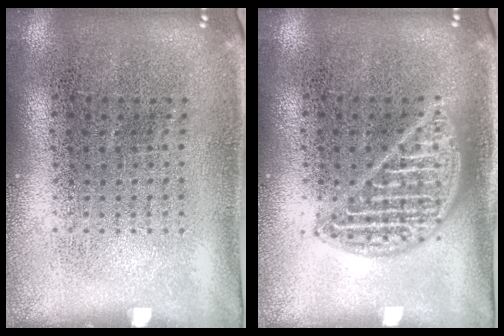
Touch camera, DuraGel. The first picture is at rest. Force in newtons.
{"total": 1.8, "press": 1.8, "slide": 0.2}